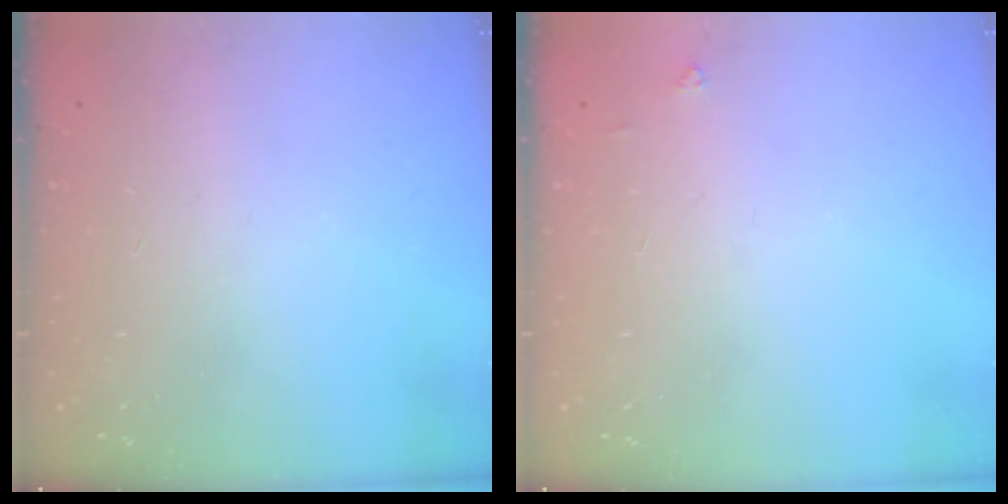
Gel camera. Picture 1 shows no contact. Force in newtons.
{"total": 3.8, "press": 3.8, "slide": 0.4}